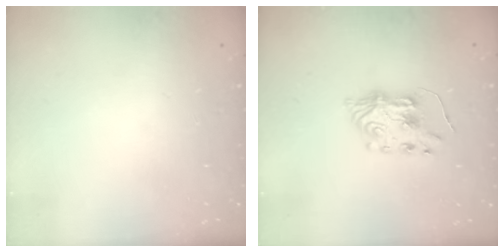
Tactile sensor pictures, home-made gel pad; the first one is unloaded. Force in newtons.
{"total": 7.5, "press": 7.5, "slide": 0.8}